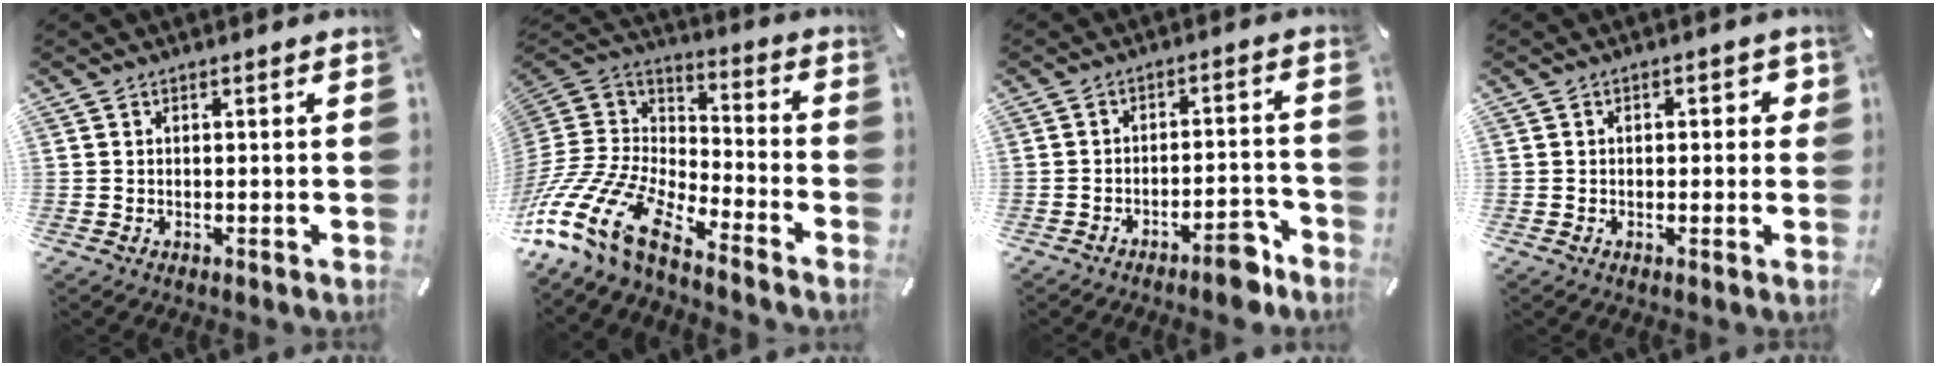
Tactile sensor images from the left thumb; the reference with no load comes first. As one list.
[{"total": 19.7, "force": [-12.9, 8.7, 12.1], "torque": [-0.295, 0.021, -0.240]}, {"total": 7.6, "force": [-5.6, 2.4, 4.6], "torque": [-0.062, 0.032, -0.094]}, {"total": 2.5, "force": [-0.2, 1.9, 1.6], "torque": [-0.005, 0.000, -0.011]}]